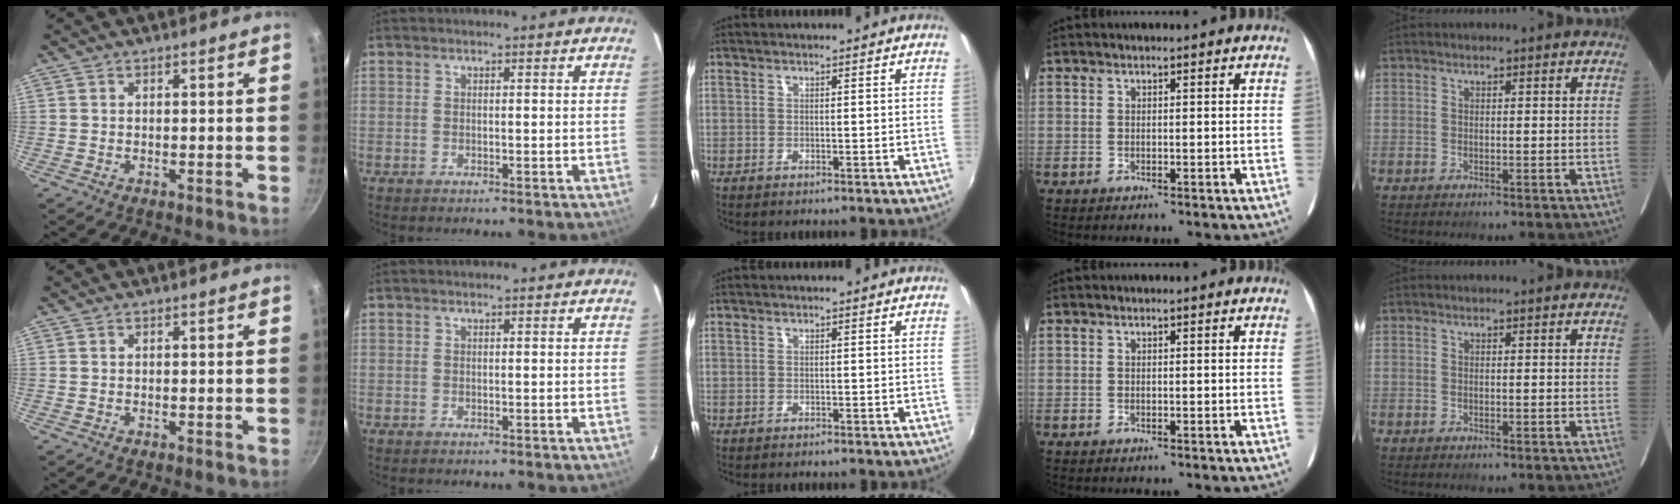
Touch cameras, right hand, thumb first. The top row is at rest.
{}